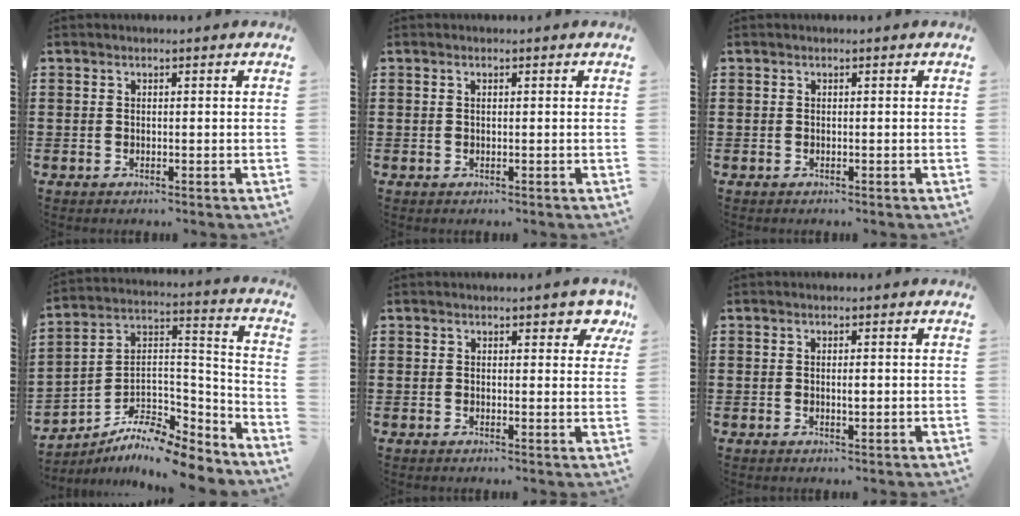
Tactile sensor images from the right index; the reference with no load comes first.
{"total": 0.7, "force": [0.2, 0.3, 0.6], "torque": [-0.014, 0.001, 0.004]}
{"total": 0.0}
{"total": 9.4, "force": [-8.3, 2.5, 3.5], "torque": [-0.064, 0.017, -0.165]}
{"total": 2.5, "force": [1.8, 1.1, 1.5], "torque": [-0.011, 0.001, 0.026]}
{"total": 1.2, "force": [-0.1, 0.2, 1.2], "torque": [-0.023, 0.000, -0.002]}